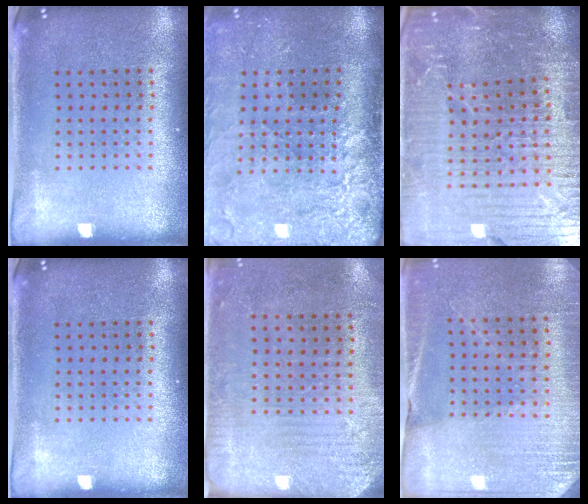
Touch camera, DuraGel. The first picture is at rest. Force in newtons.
{"total": 4.6, "press": 3.7, "slide": 2.8}
{"total": 5.8, "press": 5.3, "slide": 2.5}
{"total": 0.0}
{"total": 2.8, "press": 2.4, "slide": 1.5}
{"total": 2.7, "press": 2.6, "slide": 0.3}